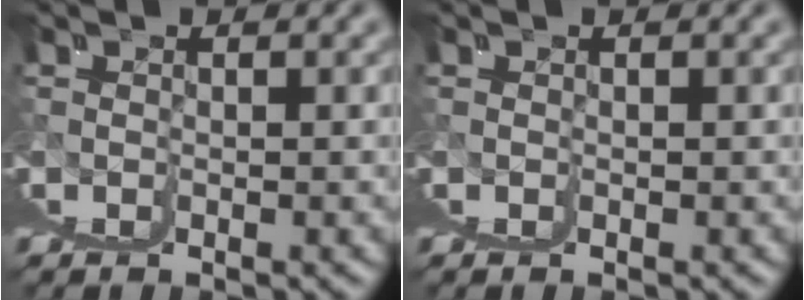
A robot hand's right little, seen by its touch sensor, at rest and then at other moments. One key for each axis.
{"total": 0.0}